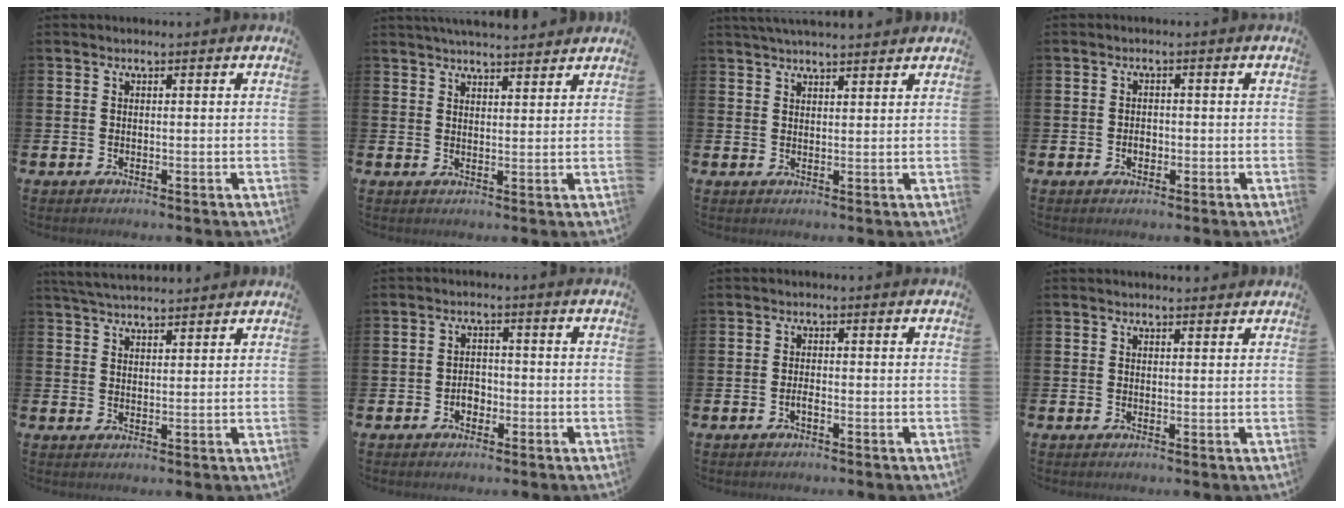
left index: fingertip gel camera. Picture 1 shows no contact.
{"total": 4.0, "force": [4.0, 0.1, 0.4], "torque": [-0.013, -0.018, 0.072]}
{"total": 3.1, "force": [3.1, 0.1, 0.6], "torque": [-0.015, -0.009, 0.056]}
{"total": 1.6, "force": [-0.4, 1.2, 1.0], "torque": [-0.008, 0.000, -0.013]}
{"total": 4.2, "force": [4.1, 0.5, 0.8], "torque": [-0.021, -0.014, 0.076]}
{"total": 2.2, "force": [-0.9, 1.6, 1.1], "torque": [-0.010, 0.000, -0.024]}
{"total": 1.0, "force": [-0.6, 0.2, 0.8], "torque": [-0.023, 0.000, -0.009]}
{"total": 0.9, "force": [0.9, 0.2, 0.1], "torque": [0.008, -0.002, 0.015]}